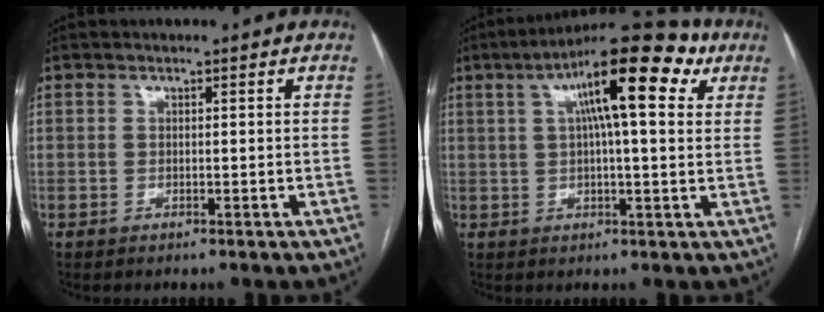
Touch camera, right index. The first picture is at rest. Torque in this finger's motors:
{"motor_torque": [1.78, 0.36, 0.97, 0.21]}